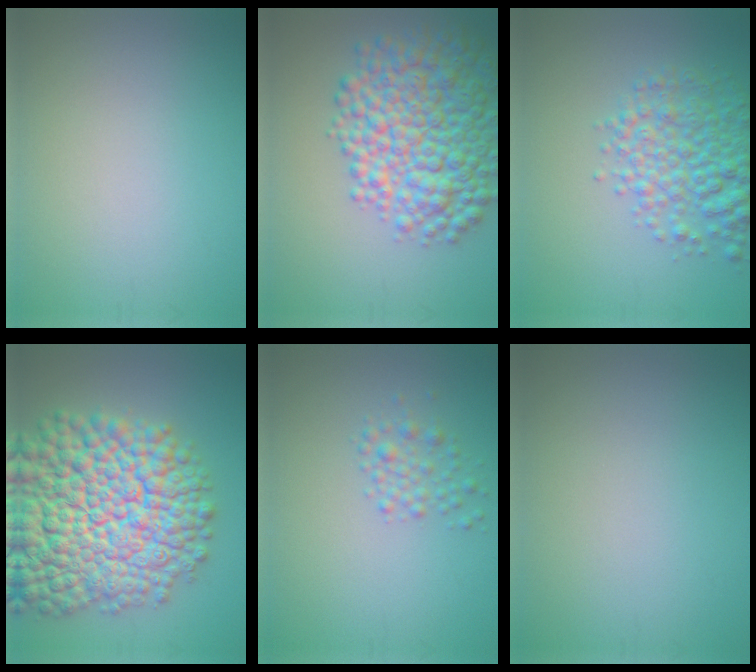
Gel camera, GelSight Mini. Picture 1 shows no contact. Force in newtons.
{"total": 9.5, "press": 9.5, "slide": 0.2}
{"total": 5.6, "press": 5.6, "slide": 0.2}
{"total": 17.0, "press": 17.0, "slide": 0.7}
{"total": 1.8, "press": 1.8, "slide": 0.1}
{"total": 0.0}